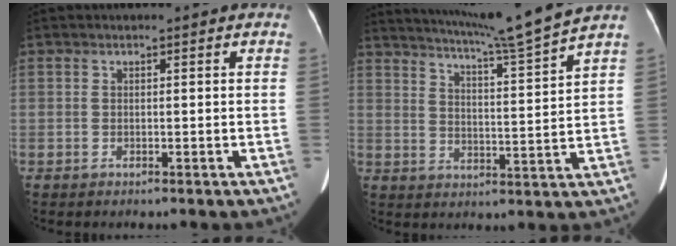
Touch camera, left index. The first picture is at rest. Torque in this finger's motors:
{"motor_torque": [0.80, -1.34, 0.03, 0.07]}